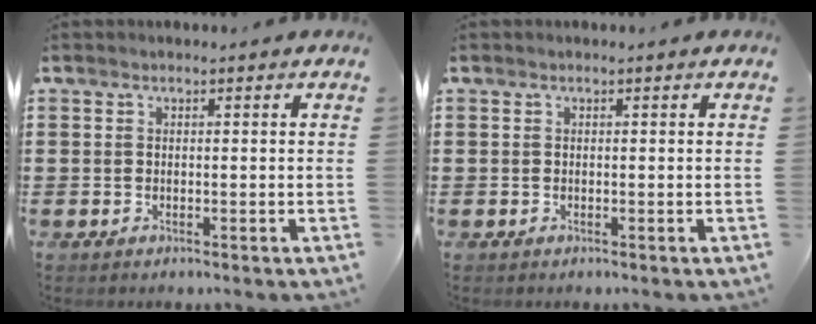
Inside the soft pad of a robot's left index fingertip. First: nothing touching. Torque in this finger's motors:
{"motor_torque": [0.00, 0.00, 0.01, -0.01]}